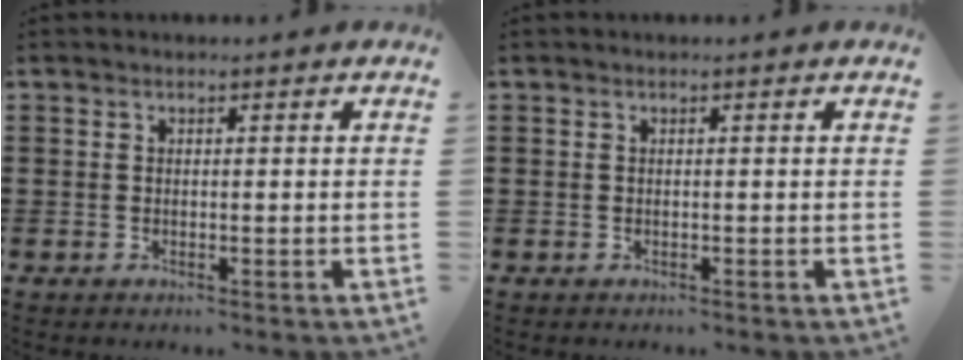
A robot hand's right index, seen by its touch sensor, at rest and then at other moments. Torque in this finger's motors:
{"motor_torque": [0.21, -0.12, 0.00, 0.01]}